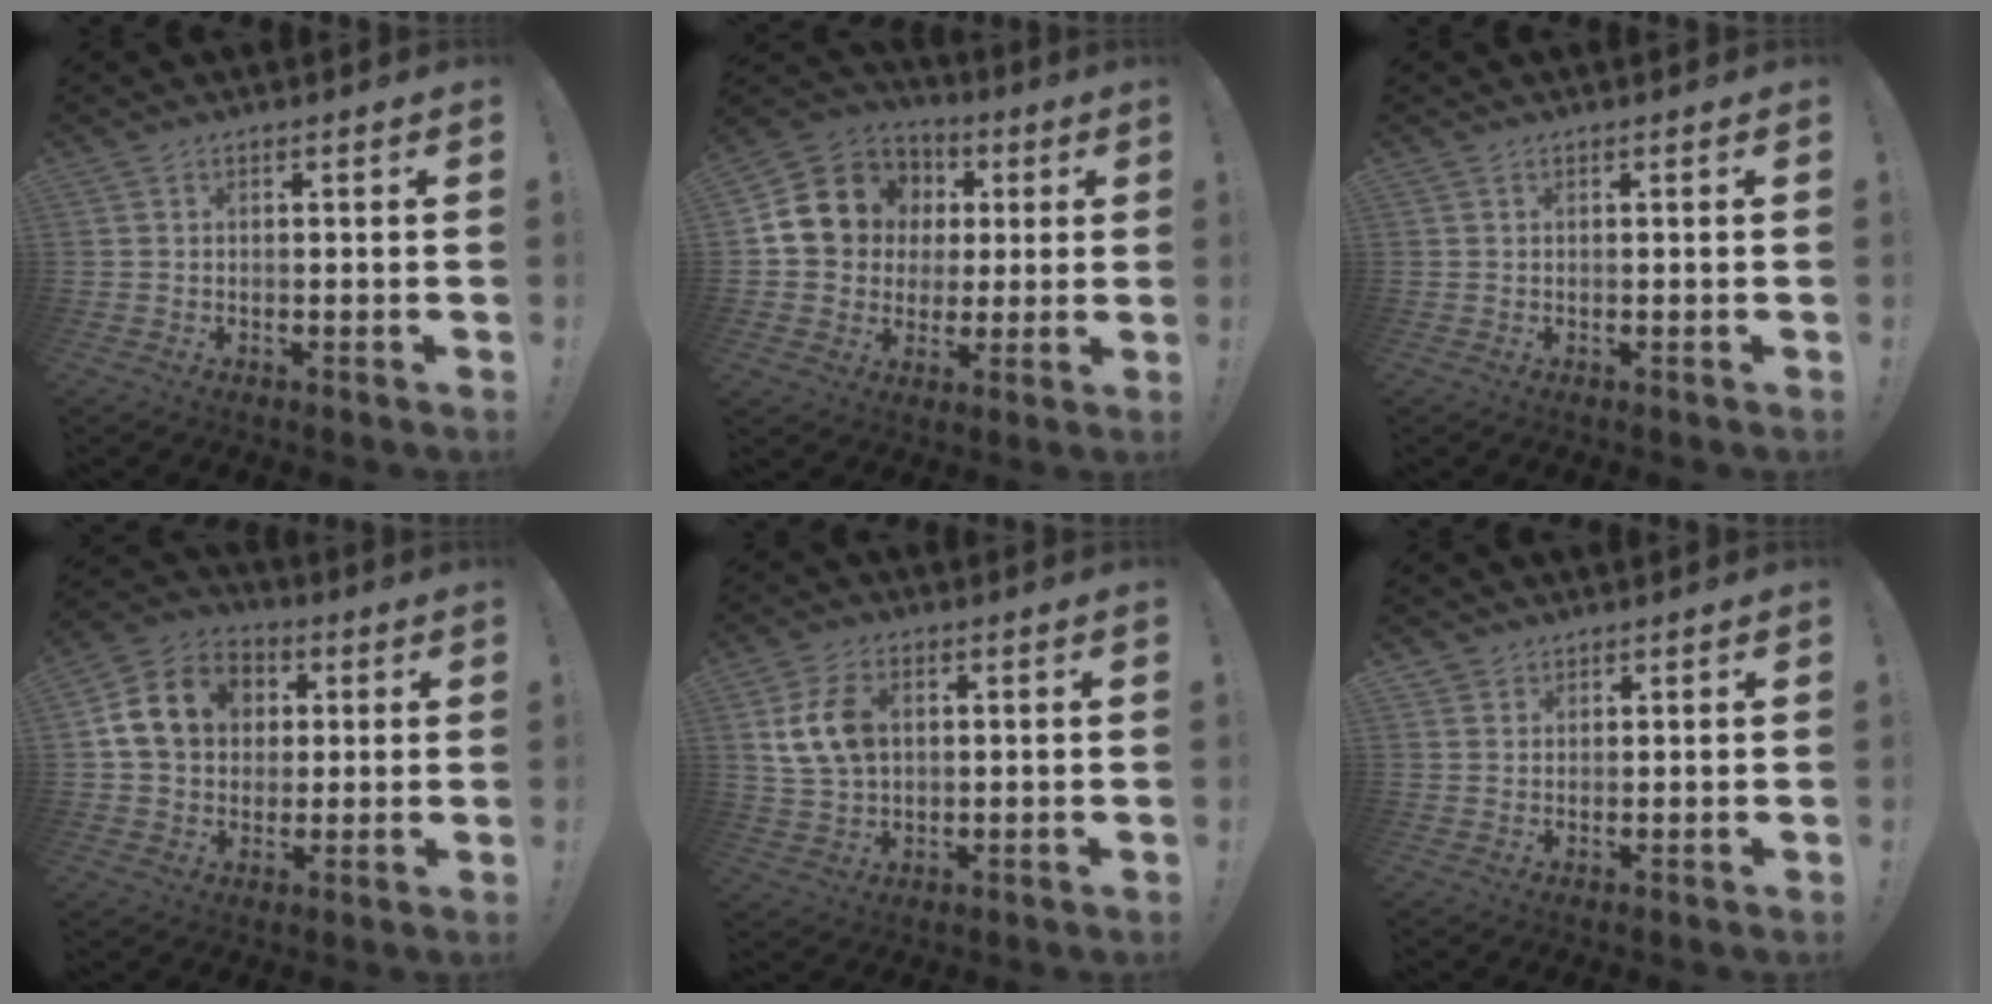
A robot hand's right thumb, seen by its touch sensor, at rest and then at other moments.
{"total": 15.0, "force": [3.5, 13.5, 5.5], "torque": [-0.070, -0.004, 0.091]}
{"total": 0.0}
{"total": 15.5, "force": [3.4, 12.7, 8.2], "torque": [-0.124, 0.005, 0.073]}
{"total": 11.2, "force": [2.5, 7.7, 7.8], "torque": [-0.146, 0.006, 0.050]}
{"total": 2.3, "force": [1.6, 1.6, -0.1], "torque": [0.006, -0.009, 0.030]}